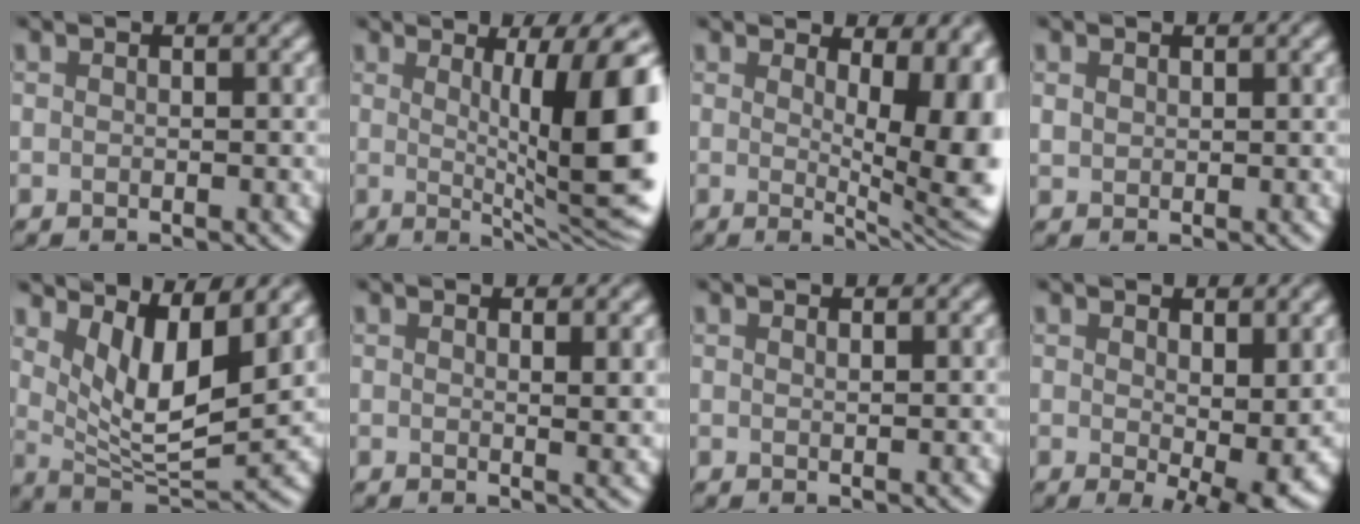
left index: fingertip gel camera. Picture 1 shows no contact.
{"total": 10.8, "force": [1.0, 2.3, 10.5], "torque": [-0.131, -0.006, 0.015]}
{"total": 11.9, "force": [2.7, 4.7, 10.6], "torque": [-0.100, -0.001, 0.044]}
{"total": 0.9, "force": [0.6, 0.6, 0.3], "torque": [-0.009, -0.002, 0.014]}
{"total": 6.8, "force": [3.1, 2.1, 5.6], "torque": [-0.108, -0.016, 0.054]}
{"total": 2.3, "force": [1.5, 0.6, 1.7], "torque": [-0.009, 0.001, 0.018]}
{"total": 0.7, "force": [0.6, 0.1, 0.3], "torque": [0.001, 0.001, 0.006]}
{"total": 5.7, "force": [1.1, 2.2, 5.1], "torque": [-0.086, -0.016, 0.025]}